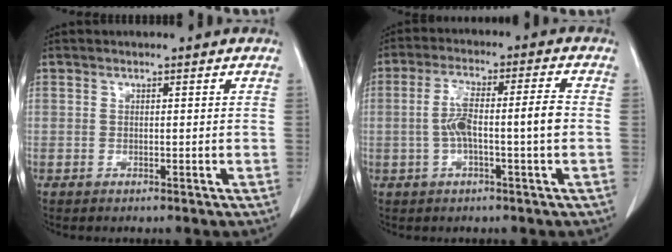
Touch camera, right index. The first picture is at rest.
{"total": 7.7, "force": [-0.9, 0.8, 7.6], "torque": [-0.150, 0.023, -0.016]}